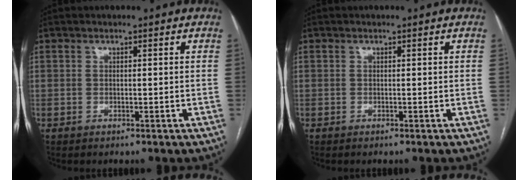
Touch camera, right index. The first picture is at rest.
{"total": 0.0}